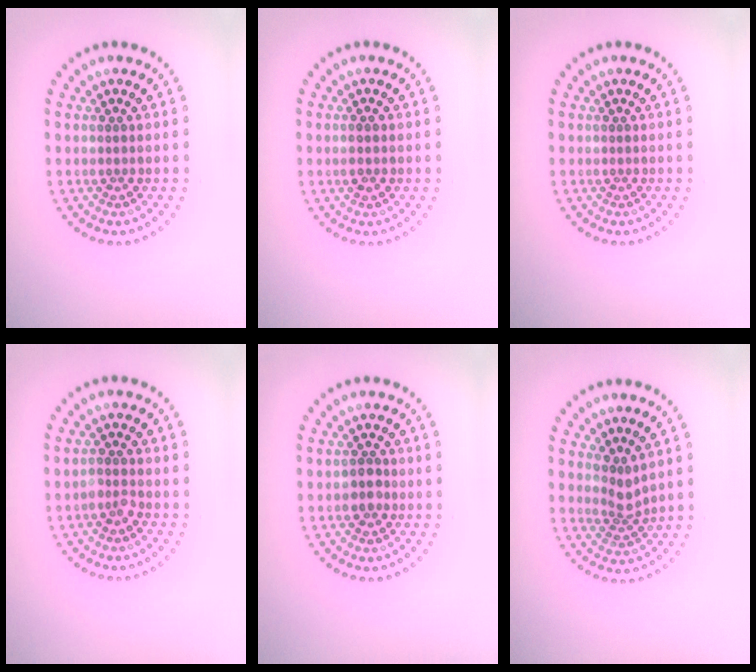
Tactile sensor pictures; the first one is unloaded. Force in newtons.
{"total": 1.1, "press": 1.1, "slide": 0.3}
{"total": 0.0}
{"total": 1.2, "press": 1.1, "slide": 0.5}
{"total": 1.8, "press": 1.7, "slide": 0.6}
{"total": 1.9, "press": 1.3, "slide": 1.4}